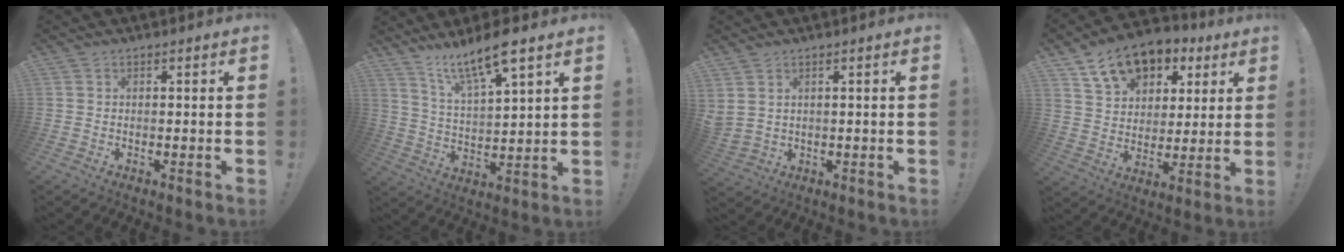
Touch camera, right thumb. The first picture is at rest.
{"total": 12.4, "force": [9.4, 2.2, 7.7], "torque": [-0.131, -0.062, 0.158]}
{"total": 2.8, "force": [1.8, 1.0, 2.0], "torque": [-0.042, -0.005, 0.035]}
{"total": 15.0, "force": [8.9, 10.0, 6.8], "torque": [-0.104, -0.046, 0.166]}